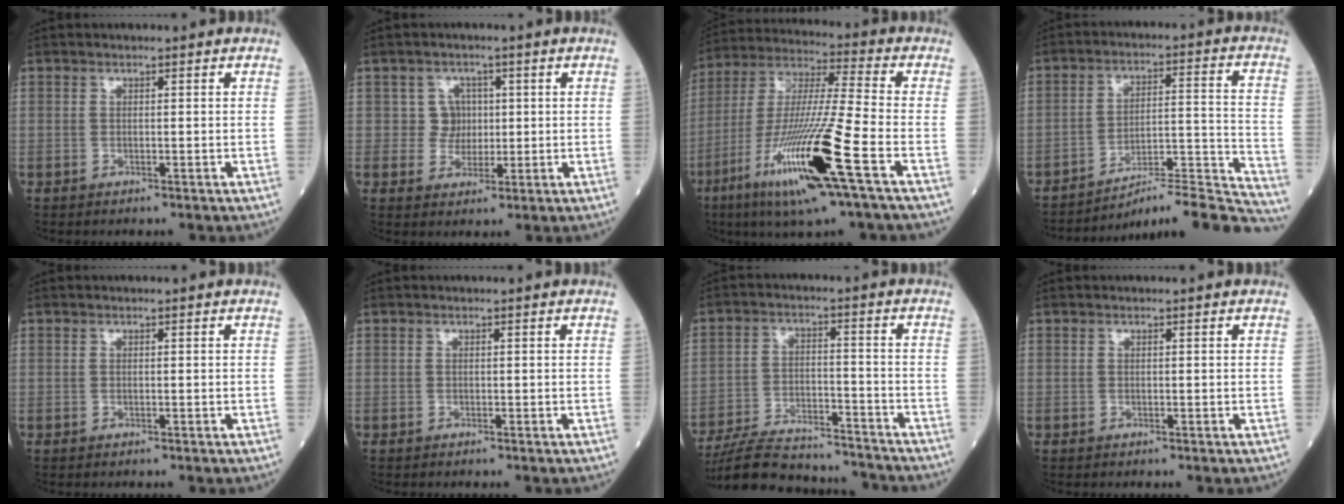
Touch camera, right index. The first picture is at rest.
{"total": 3.5, "force": [0.6, 3.5, 0.4], "torque": [0.004, 0.006, 0.007]}
{"total": 19.1, "force": [-8.3, -0.1, 17.2], "torque": [-0.363, -0.034, -0.158]}
{"total": 17.5, "force": [-17.2, -0.9, 3.4], "torque": [-0.026, 0.036, -0.249]}
{"total": 0.0}
{"total": 0.0}
{"total": 17.0, "force": [-16.1, 2.6, 4.8], "torque": [-0.100, 0.000, -0.248]}
{"total": 0.0}